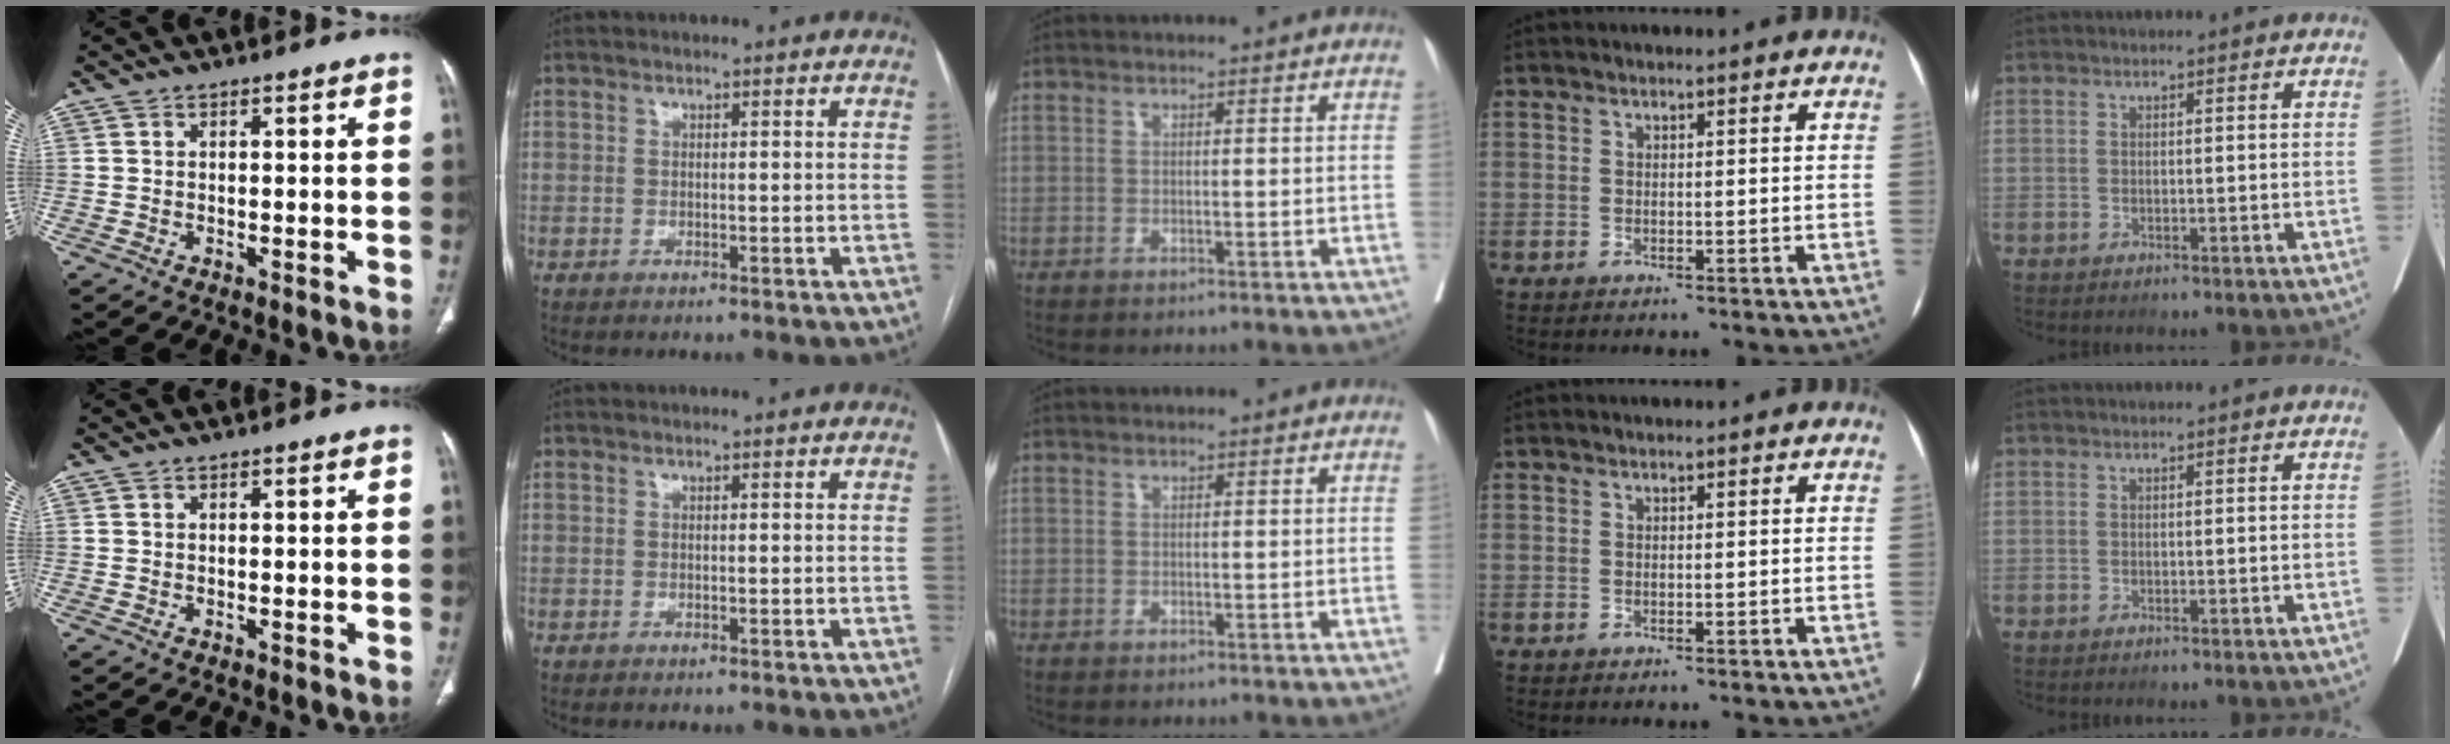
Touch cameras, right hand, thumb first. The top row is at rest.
{}